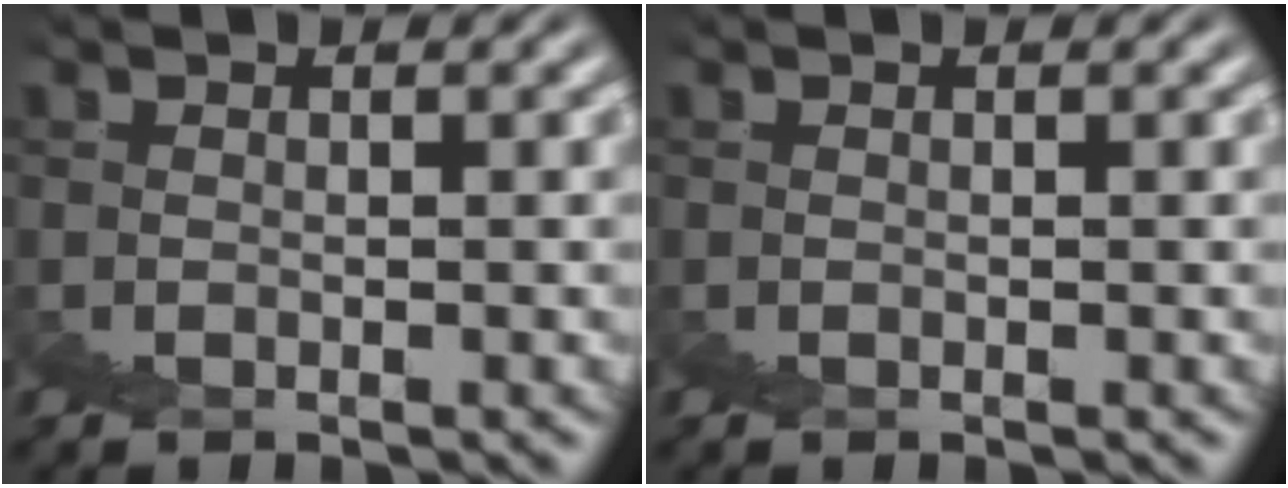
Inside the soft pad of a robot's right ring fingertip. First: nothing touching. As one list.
[{"total": 0.0}]